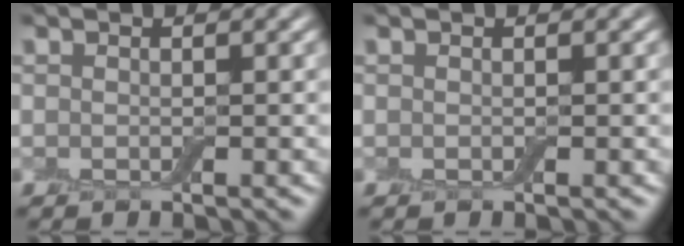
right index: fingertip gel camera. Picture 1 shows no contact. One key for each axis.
{"total": 0.0}